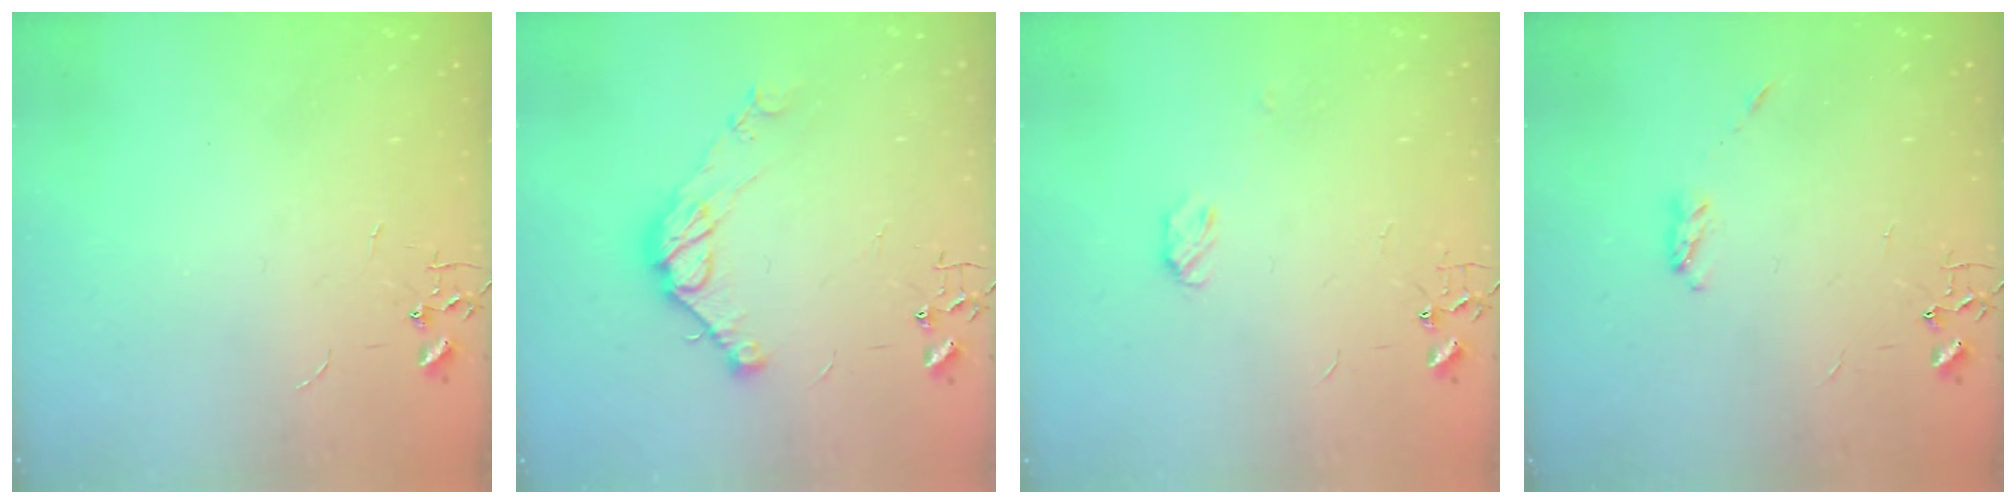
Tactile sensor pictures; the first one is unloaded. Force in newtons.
{"total": 11.6, "press": 11.6, "slide": 0.8}
{"total": 4.7, "press": 4.6, "slide": 0.7}
{"total": 3.2, "press": 3.1, "slide": 0.5}